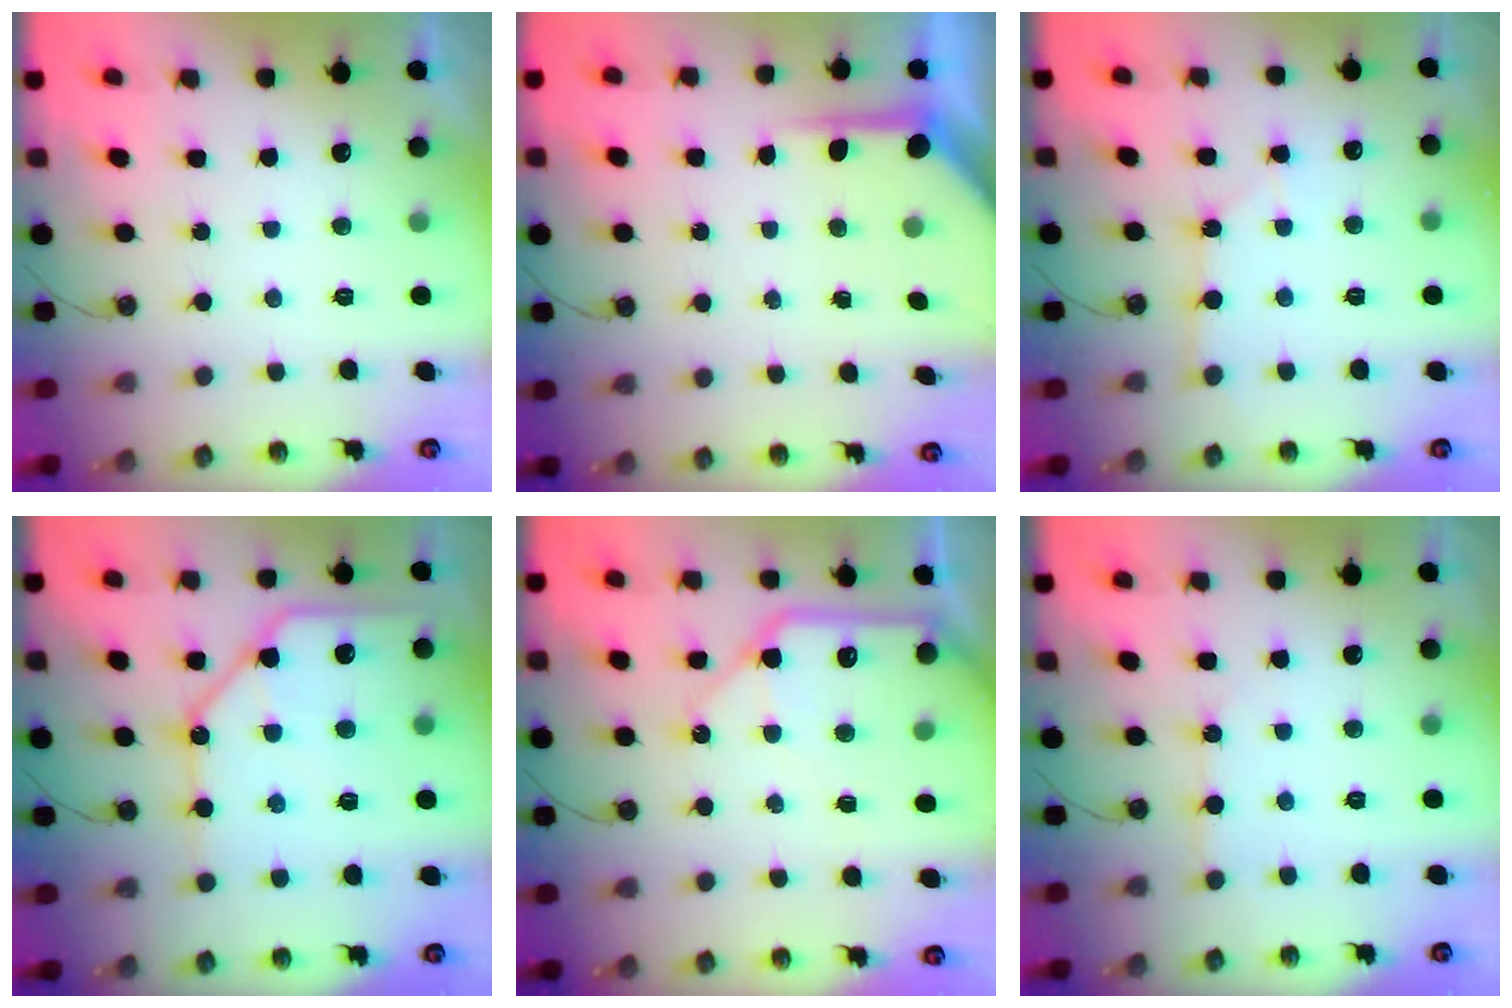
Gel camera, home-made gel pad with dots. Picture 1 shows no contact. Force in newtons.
{"total": 5.3, "press": 5.2, "slide": 0.3}
{"total": 2.3, "press": 2.2, "slide": 0.3}
{"total": 14.2, "press": 14.1, "slide": 1.9}
{"total": 14.0, "press": 13.9, "slide": 1.7}
{"total": 4.0, "press": 3.9, "slide": 0.5}